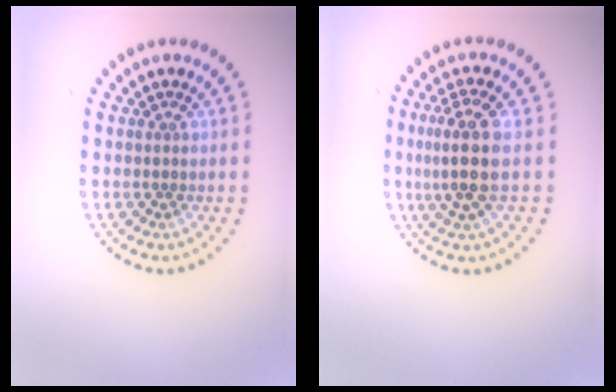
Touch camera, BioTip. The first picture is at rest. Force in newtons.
{"total": 3.8, "press": 3.3, "slide": 1.9}